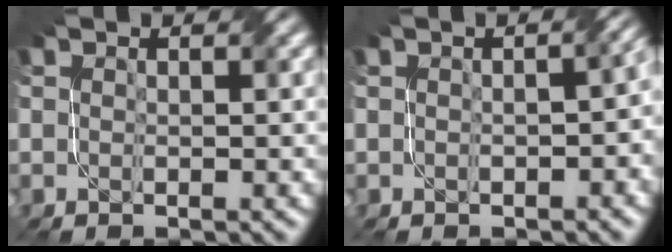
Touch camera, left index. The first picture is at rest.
{"total": 4.4, "force": [-0.3, 2.1, 3.9], "torque": [-0.029, 0.001, 0.004]}